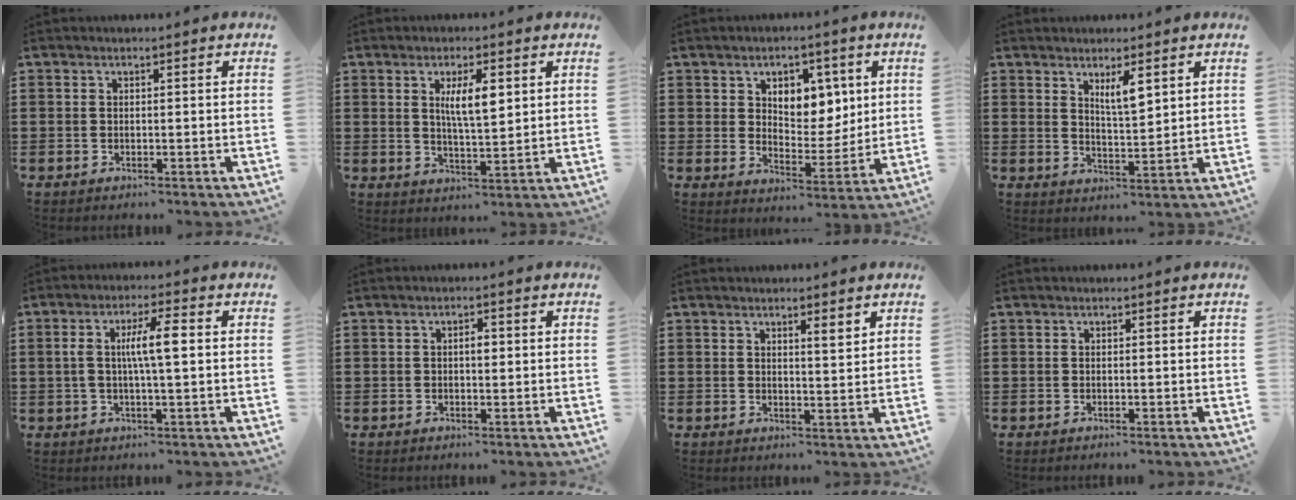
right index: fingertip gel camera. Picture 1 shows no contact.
{"total": 5.8, "force": [1.9, 1.6, 5.3], "torque": [-0.100, 0.003, 0.029]}
{"total": 6.0, "force": [3.2, 4.4, 2.6], "torque": [-0.050, -0.005, 0.051]}
{"total": 4.1, "force": [2.4, 1.0, 3.1], "torque": [-0.057, 0.001, 0.040]}
{"total": 6.4, "force": [0.7, 1.3, 6.2], "torque": [-0.117, 0.004, 0.008]}
{"total": 1.6, "force": [0.1, 0.6, 1.5], "torque": [-0.029, 0.003, 0.000]}
{"total": 2.5, "force": [1.7, 0.4, 1.8], "torque": [-0.029, 0.000, 0.029]}
{"total": 0.0}